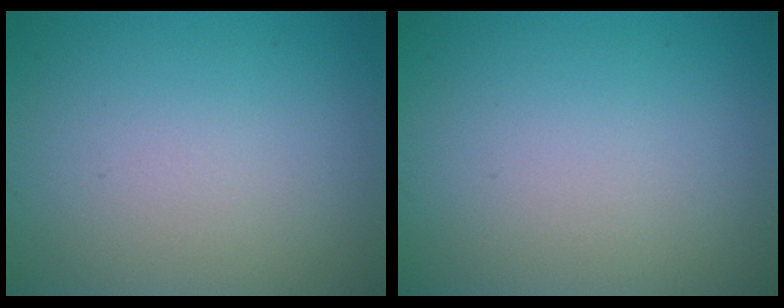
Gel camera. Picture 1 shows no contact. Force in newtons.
{"total": 0.0}